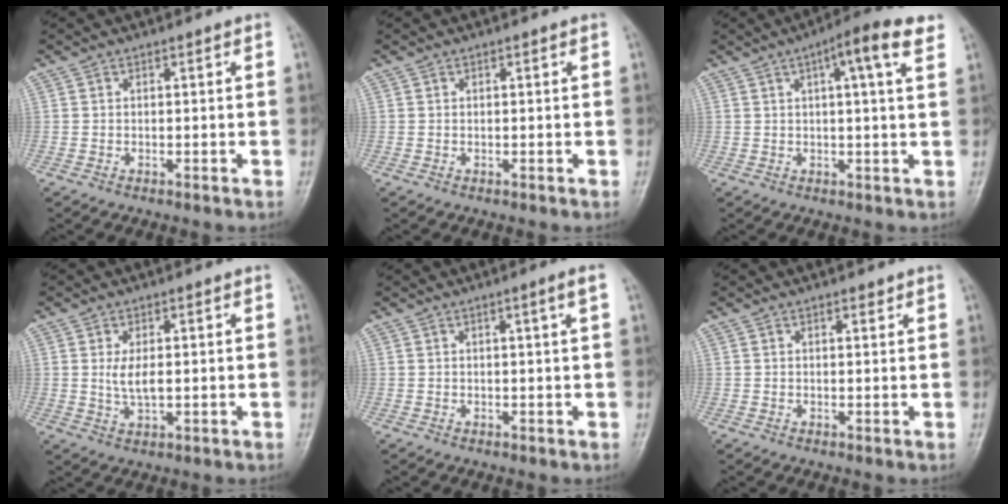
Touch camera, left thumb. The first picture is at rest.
{"total": 0.0}
{"total": 9.0, "force": [4.3, 1.4, 7.7], "torque": [-0.111, 0.008, 0.055]}
{"total": 4.0, "force": [0.4, 1.9, 3.5], "torque": [-0.067, -0.007, 0.013]}
{"total": 2.2, "force": [0.7, -0.4, 2.0], "torque": [-0.036, -0.001, 0.014]}
{"total": 1.2, "force": [0.9, 0.5, 0.7], "torque": [-0.007, -0.004, 0.011]}